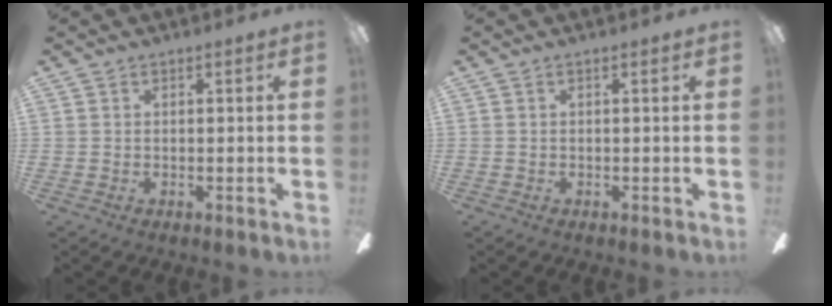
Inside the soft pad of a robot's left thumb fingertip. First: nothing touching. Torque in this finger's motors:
{"motor_torque": [0.00, 0.00, 0.03, 0.05, 0.00]}